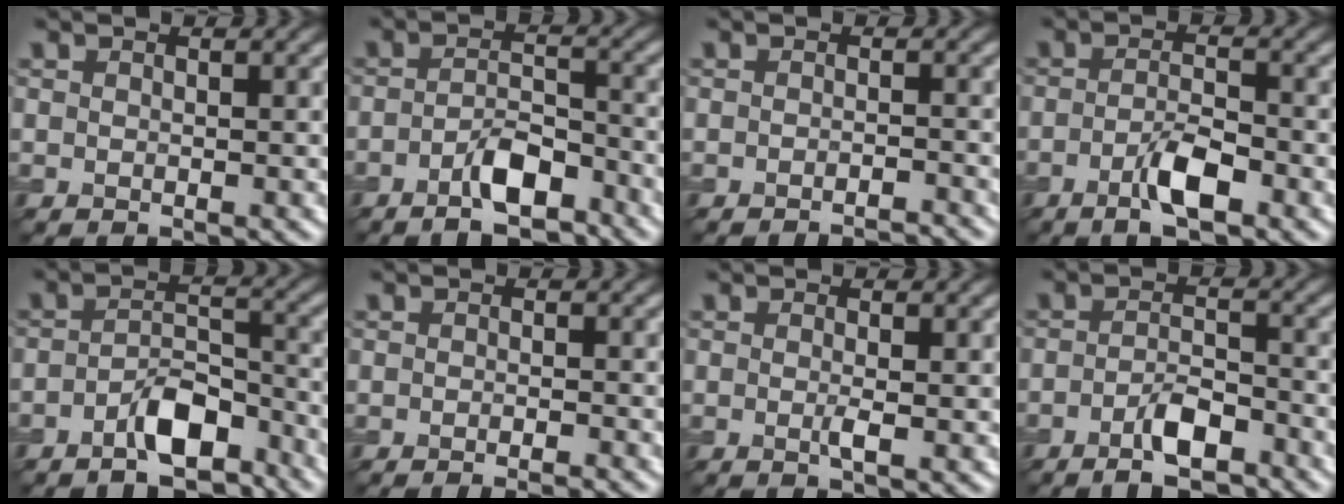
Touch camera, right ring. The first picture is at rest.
{"total": 4.5, "force": [-3.0, 1.4, 3.0], "torque": [-0.052, 0.002, -0.056]}
{"total": 2.4, "force": [-2.1, 0.2, 1.1], "torque": [-0.009, 0.004, -0.032]}
{"total": 3.5, "force": [-1.8, 0.9, 2.9], "torque": [-0.057, 0.002, -0.036]}
{"total": 5.1, "force": [-3.4, 1.9, 3.2], "torque": [-0.050, 0.004, -0.062]}
{"total": 2.2, "force": [-1.5, 0.4, 1.6], "torque": [-0.011, -0.001, -0.026]}
{"total": 1.4, "force": [-0.1, 0.2, 1.3], "torque": [-0.027, -0.004, -0.004]}
{"total": 3.9, "force": [-2.6, 1.0, 2.7], "torque": [-0.051, 0.001, -0.051]}